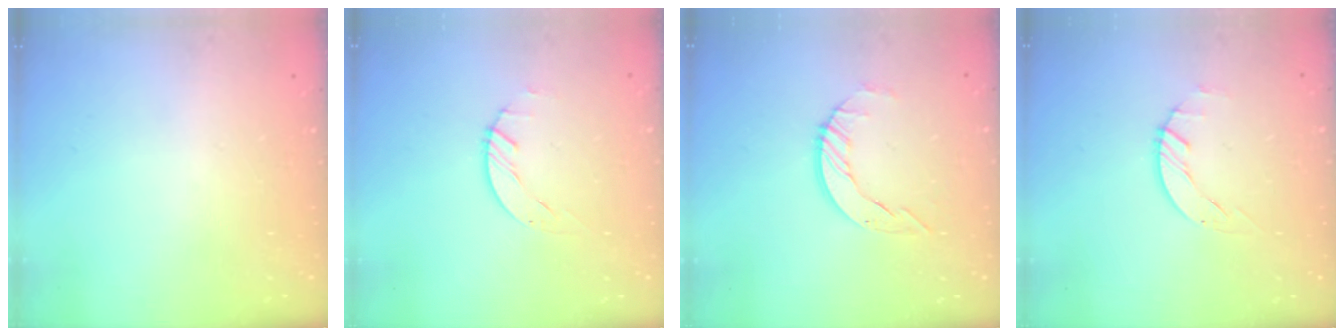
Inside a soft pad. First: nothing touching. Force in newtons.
{"total": 1.5, "press": 1.4, "slide": 0.1}
{"total": 5.2, "press": 5.2, "slide": 0.5}
{"total": 1.5, "press": 1.4, "slide": 0.3}